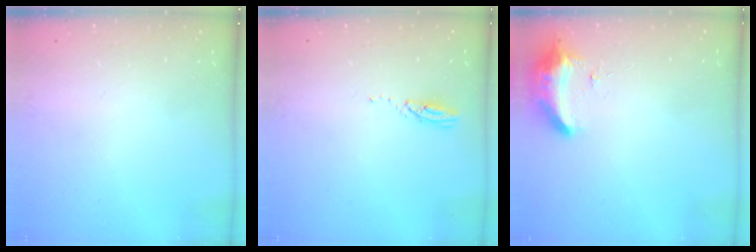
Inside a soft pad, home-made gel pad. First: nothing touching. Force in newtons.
{"total": 3.2, "press": 3.2, "slide": 0.2}
{"total": 8.9, "press": 8.8, "slide": 1.6}